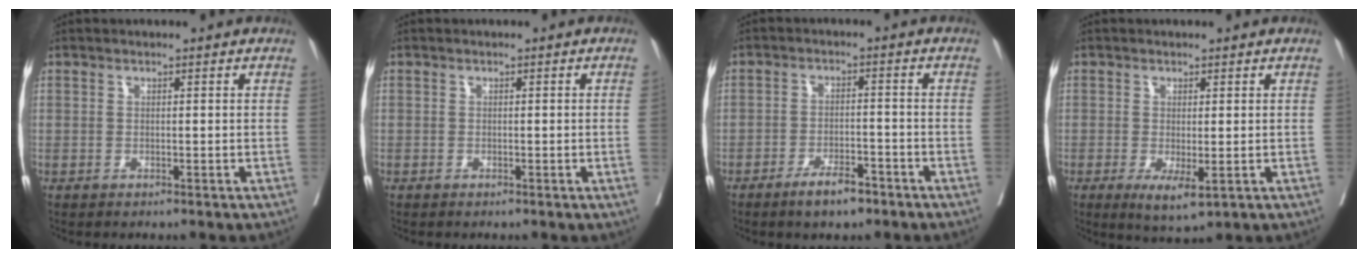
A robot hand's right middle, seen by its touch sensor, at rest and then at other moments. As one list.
[{"total": 0.5, "force": [0.0, -0.2, 0.5], "torque": [-0.003, 0.002, 0.002]}, {"total": 4.9, "force": [-3.5, 1.4, 3.1], "torque": [-0.056, 0.000, -0.057]}, {"total": 4.4, "force": [-1.4, 1.4, 4.0], "torque": [-0.063, -0.012, -0.013]}]